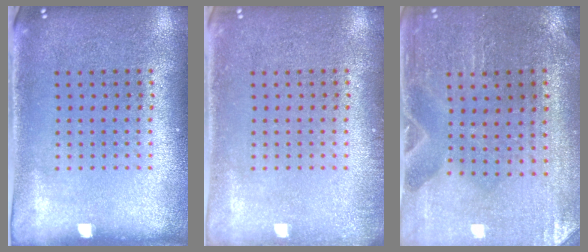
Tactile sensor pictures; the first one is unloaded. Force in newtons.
{"total": 0.8, "press": 0.8, "slide": 0.0}
{"total": 0.6, "press": 0.6, "slide": 0.0}